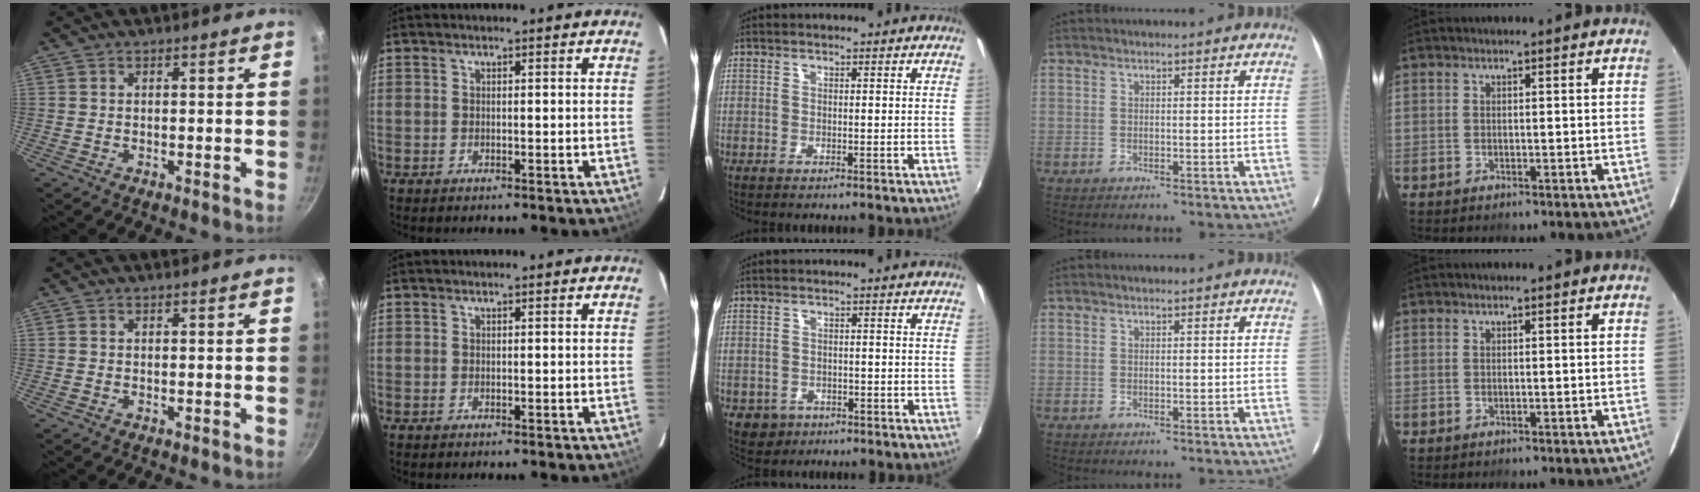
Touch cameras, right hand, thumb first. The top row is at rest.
{"middle": {"total": 5.1, "force": [-2.0, 4.3, 1.7], "torque": [-0.046, -0.005, -0.021]}}